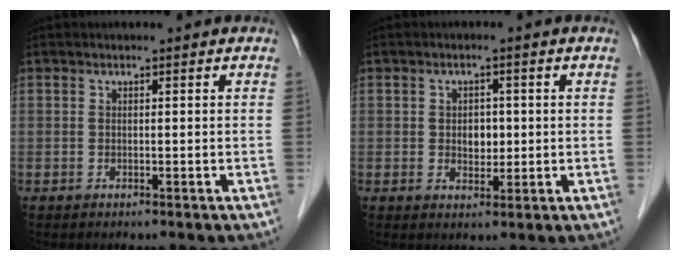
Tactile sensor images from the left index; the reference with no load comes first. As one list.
[{"total": 2.9, "force": [0.1, 2.1, 2.0], "torque": [-0.030, 0.004, 0.006]}]